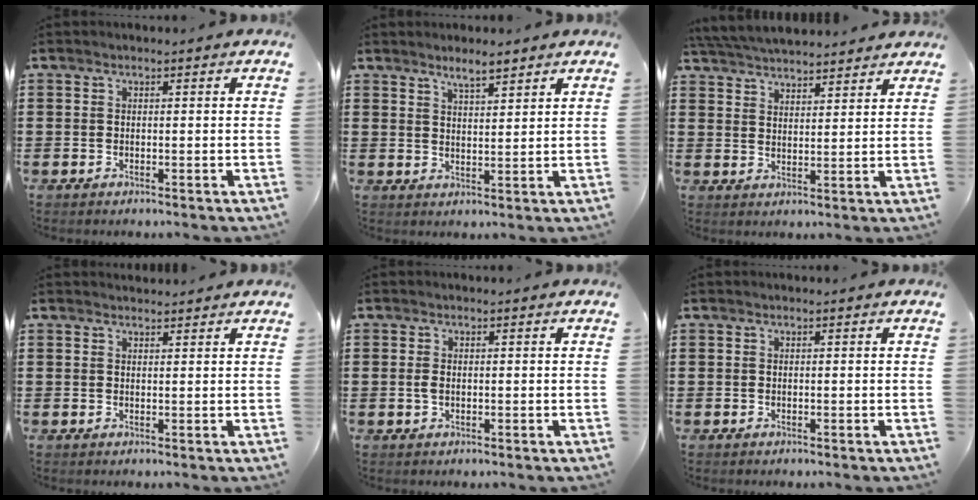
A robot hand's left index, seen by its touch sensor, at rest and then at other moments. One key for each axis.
{"total": 3.3, "fx": 2.9, "fy": 0.4, "fz": 1.5, "tx": -0.036, "ty": -0.001, "tz": 0.052}
{"total": 4.6, "fx": 4.6, "fy": 0.3, "fz": 0.5, "tx": -0.027, "ty": -0.018, "tz": 0.084}
{"total": 1.2, "fx": 1.2, "fy": 0.2, "fz": 0.1, "tx": -0.003, "ty": 0.001, "tz": 0.023}
{"total": 1.6, "fx": -0.2, "fy": 0.9, "fz": 1.3, "tx": -0.033, "ty": 0.001, "tz": -0.007}
{"total": 0.0}